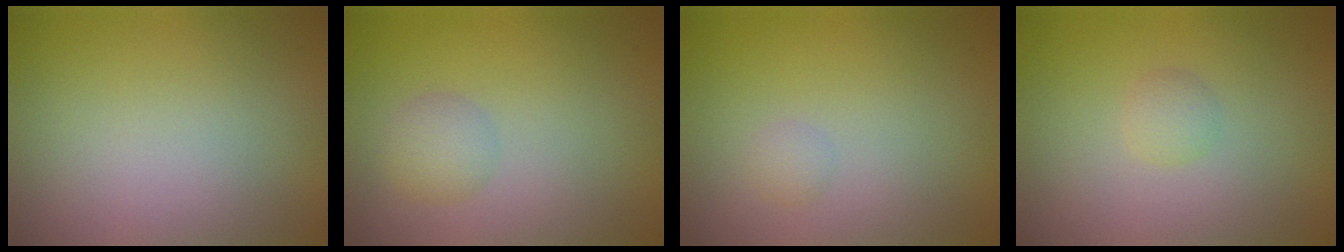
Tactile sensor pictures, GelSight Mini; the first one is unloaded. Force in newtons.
{"total": 1.6, "press": 1.6, "slide": 0.2}
{"total": 0.8, "press": 0.8, "slide": 0.0}
{"total": 1.0, "press": 1.0, "slide": 0.1}